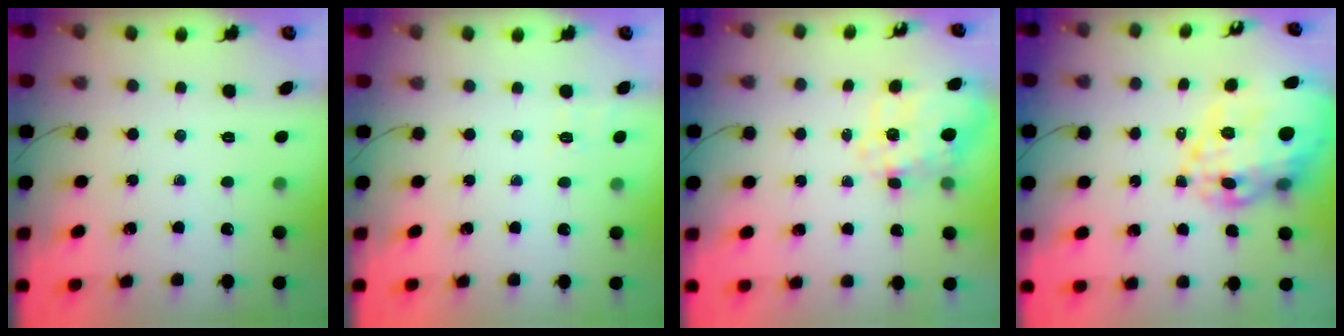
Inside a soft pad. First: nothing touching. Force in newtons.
{"total": 7.2, "press": 6.9, "slide": 2.0}
{"total": 10.1, "press": 9.9, "slide": 1.7}
{"total": 24.9, "press": 24.2, "slide": 6.1}